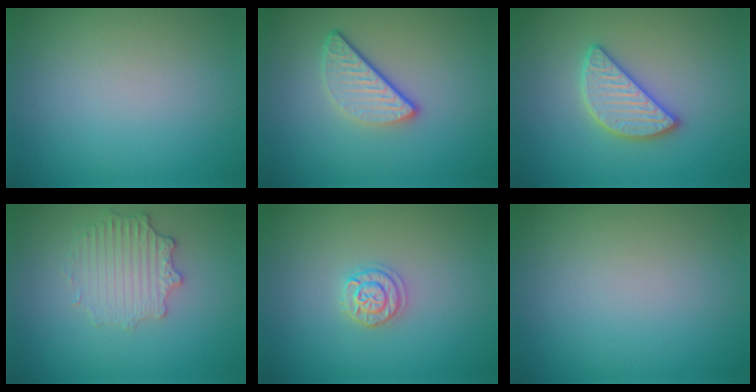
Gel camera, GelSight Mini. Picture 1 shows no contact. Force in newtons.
{"total": 3.4, "press": 2.6, "slide": 2.2}
{"total": 3.3, "press": 3.3, "slide": 0.3}
{"total": 2.7, "press": 2.6, "slide": 0.8}
{"total": 1.7, "press": 1.7, "slide": 0.2}
{"total": 0.0}